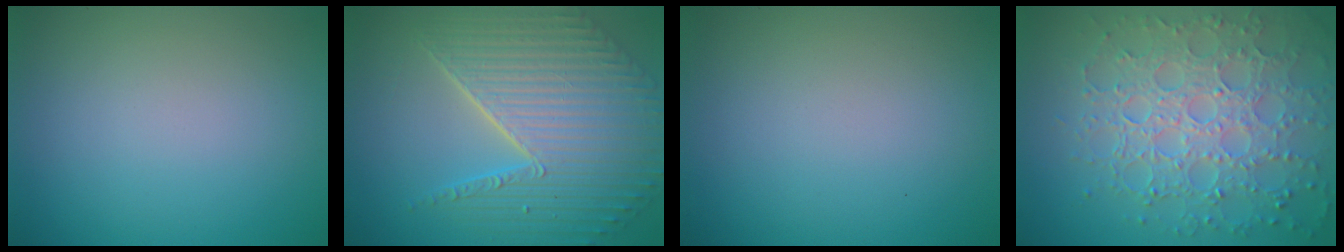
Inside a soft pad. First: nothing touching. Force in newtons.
{"total": 7.6, "press": 5.8, "slide": 4.9}
{"total": 0.0}
{"total": 8.1, "press": 5.9, "slide": 5.6}